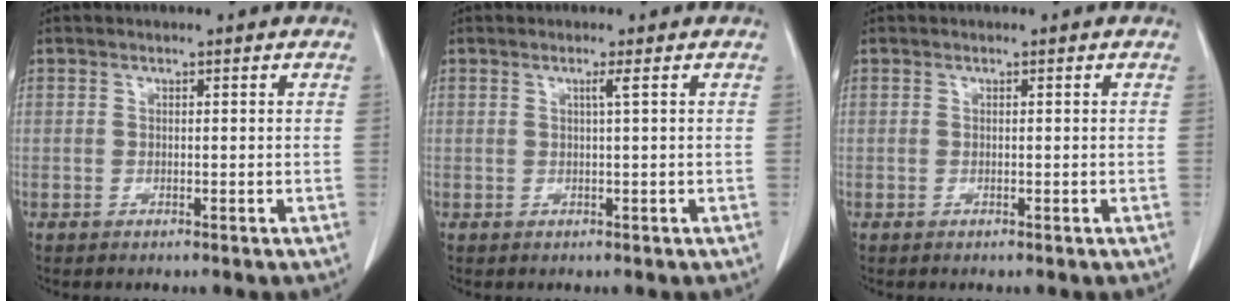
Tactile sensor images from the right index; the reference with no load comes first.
{"total": 1.0, "force": [0.3, -0.4, 0.9], "torque": [-0.019, -0.002, 0.008]}
{"total": 0.0}